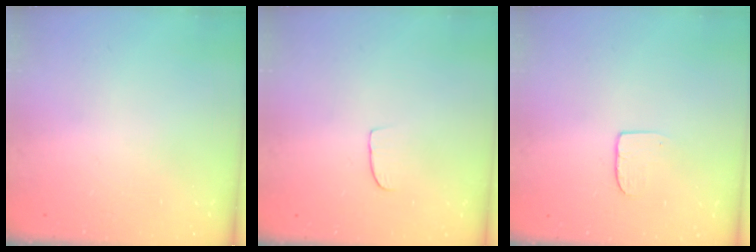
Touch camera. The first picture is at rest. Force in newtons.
{"total": 3.2, "press": 3.1, "slide": 0.3}
{"total": 6.3, "press": 6.3, "slide": 0.6}